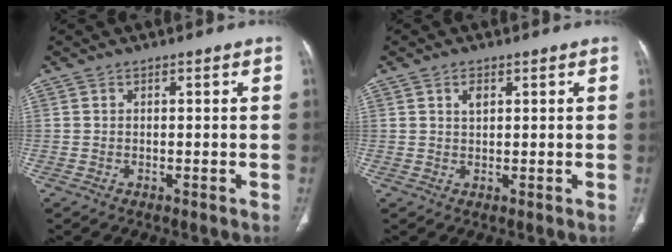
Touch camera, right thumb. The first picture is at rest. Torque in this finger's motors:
{"motor_torque": [-0.82, 0.24, -0.15, 0.19, 0.08]}